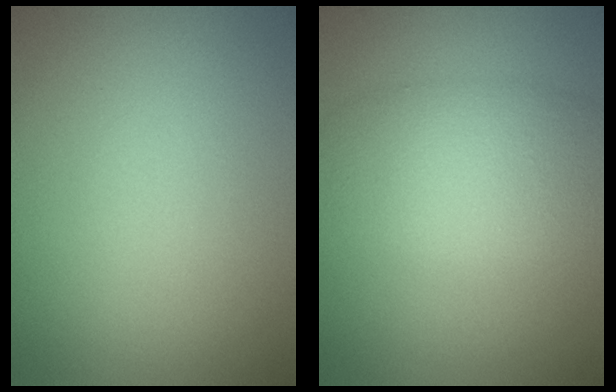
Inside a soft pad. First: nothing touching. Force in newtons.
{"total": 5.1, "press": 5.0, "slide": 0.3}